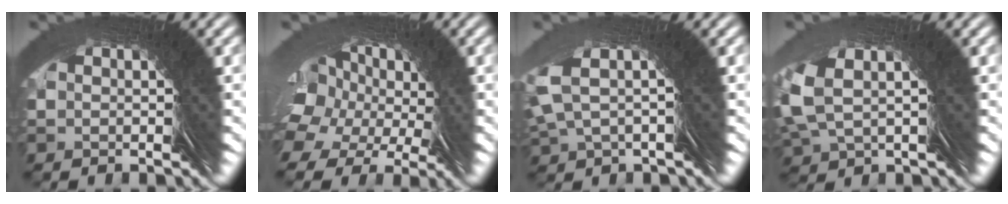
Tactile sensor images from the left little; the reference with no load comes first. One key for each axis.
{"total": 6.9, "fx": 4.5, "fy": 3.5, "fz": 3.8, "tx": -0.044, "ty": 0.035, "tz": 0.049}
{"total": 3.6, "fx": 3.4, "fy": -1.3, "fz": 0.2, "tx": -0.009, "ty": 0.033, "tz": 0.042}
{"total": 1.5, "fx": 1.4, "fy": -0.2, "fz": 0.5, "tx": -0.030, "ty": 0.007, "tz": 0.019}